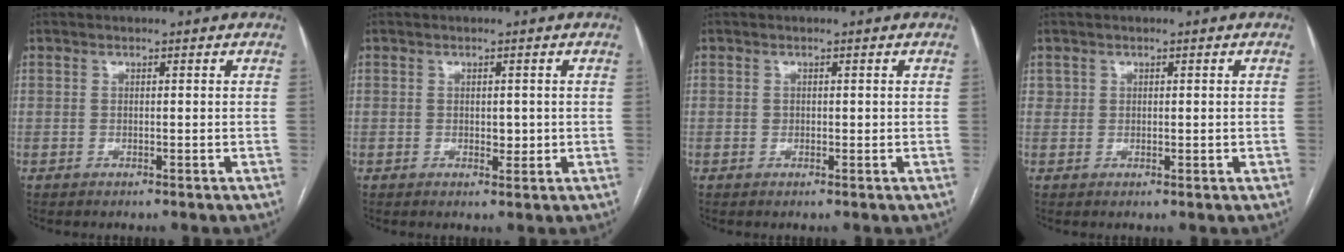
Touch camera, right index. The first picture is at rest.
{"total": 1.9, "force": [0.1, 1.2, 1.4], "torque": [-0.018, -0.002, 0.004]}
{"total": 0.7, "force": [0.1, 0.7, 0.3], "torque": [-0.001, 0.001, 0.001]}
{"total": 1.5, "force": [0.5, 1.3, 0.5], "torque": [-0.007, 0.005, 0.013]}